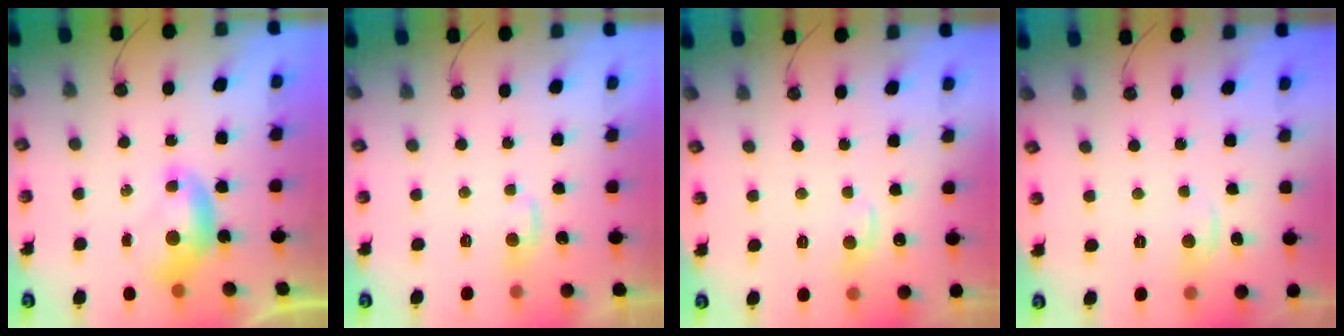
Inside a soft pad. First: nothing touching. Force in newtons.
{"total": 1.2, "press": 1.0, "slide": 0.7}
{"total": 0.8, "press": 0.5, "slide": 0.6}
{"total": 2.0, "press": 1.8, "slide": 0.7}